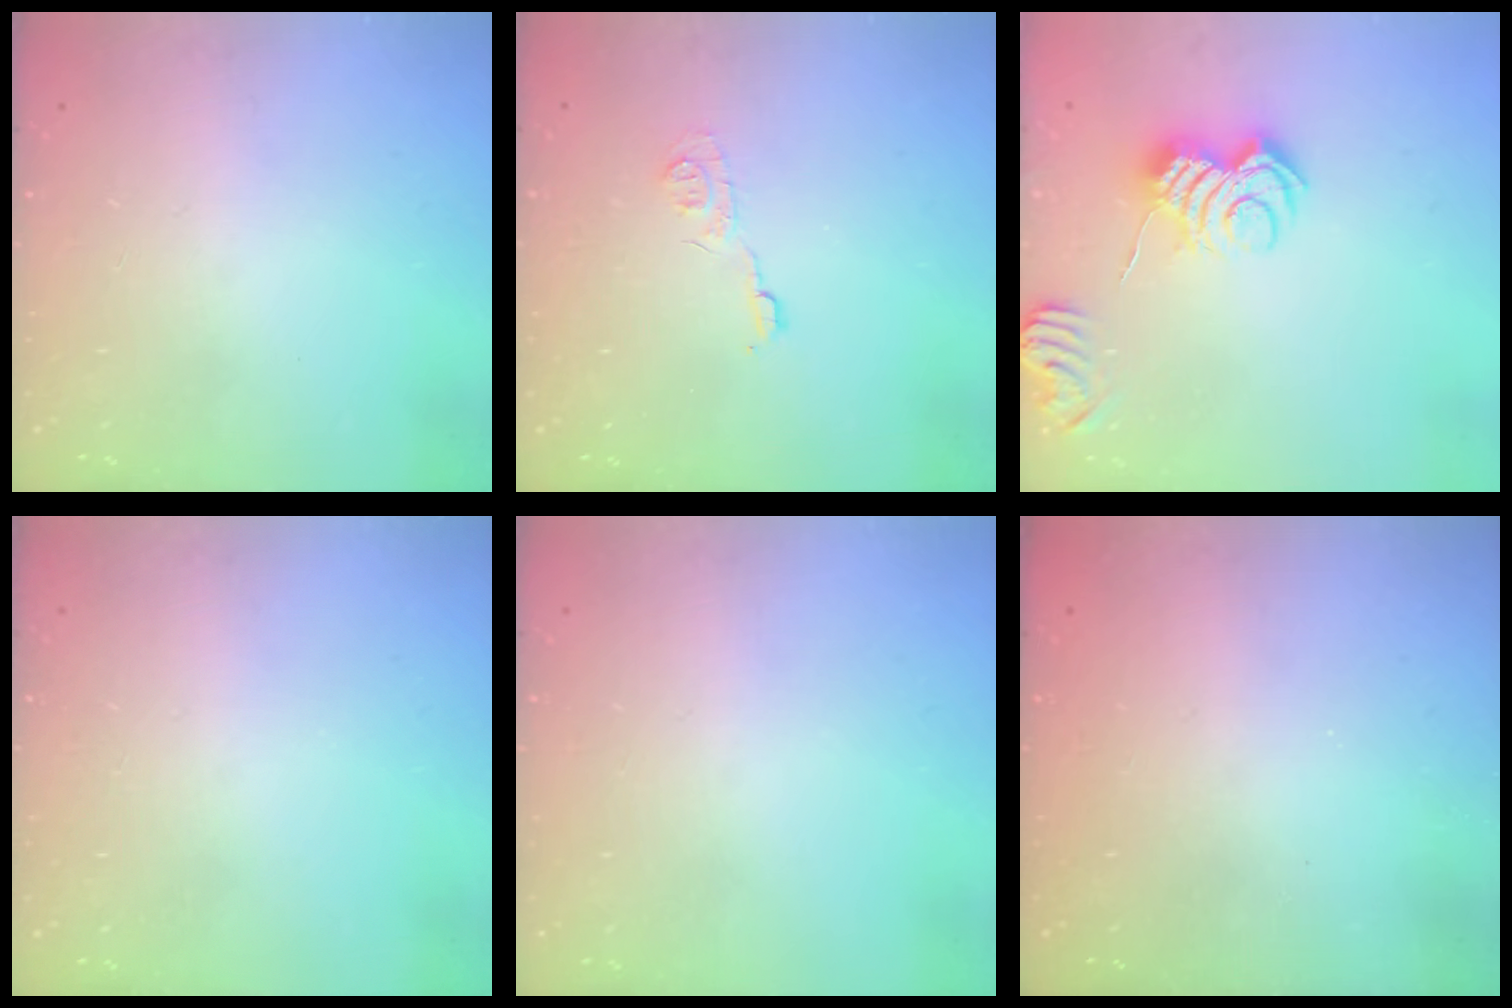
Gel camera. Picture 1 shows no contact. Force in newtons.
{"total": 6.1, "press": 6.0, "slide": 0.6}
{"total": 6.5, "press": 6.5, "slide": 0.4}
{"total": 0.0}
{"total": 0.0}
{"total": 1.8, "press": 1.6, "slide": 0.7}